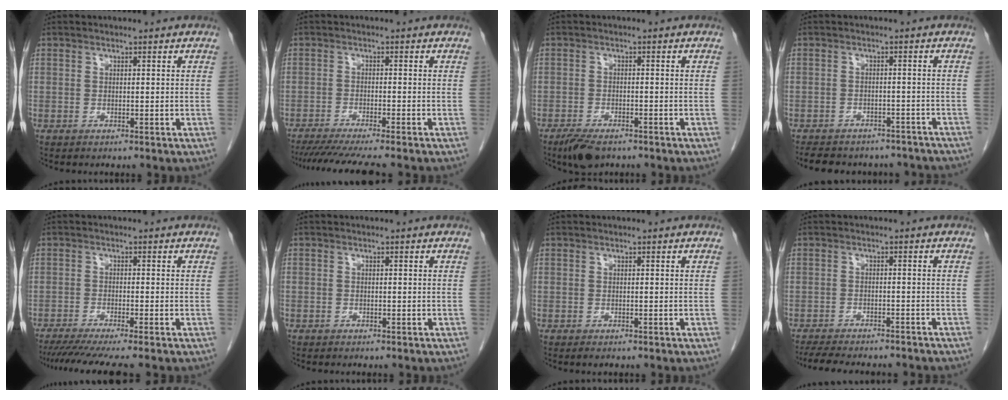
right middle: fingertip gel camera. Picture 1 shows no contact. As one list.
[{"total": 10.2, "force": [-8.8, -0.6, 5.2], "torque": [-0.064, -0.026, -0.134]}, {"total": 4.9, "force": [-3.7, 1.8, 2.7], "torque": [-0.049, -0.007, -0.060]}, {"total": 15.6, "force": [-13.4, 6.0, 5.1], "torque": [-0.106, 0.000, -0.151]}, {"total": 8.6, "force": [-7.2, -0.8, 4.7], "torque": [-0.059, -0.025, -0.113]}, {"total": 0.7, "force": [-0.4, 0.5, 0.0], "torque": [-0.008, 0.004, -0.010]}, {"total": 0.7, "force": [-0.5, 0.2, 0.4], "torque": [-0.008, -0.001, -0.004]}, {"total": 14.1, "force": [-12.5, 2.8, 5.9], "torque": [-0.109, -0.016, -0.162]}]